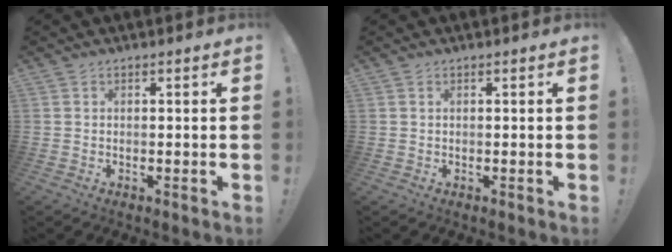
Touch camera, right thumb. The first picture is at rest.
{"total": 0.0}